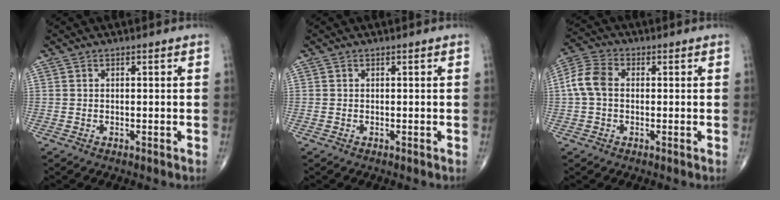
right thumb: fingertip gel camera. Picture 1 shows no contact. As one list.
[{"total": 0.0}, {"total": 6.7, "force": [0.2, 4.7, 4.8], "torque": [-0.105, 0.020, -0.003]}]